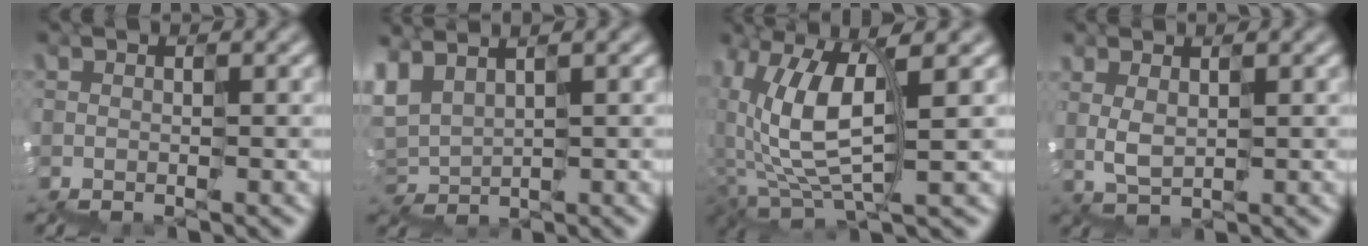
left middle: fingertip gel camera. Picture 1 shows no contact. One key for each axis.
{"total": 2.7, "fx": 2.3, "fy": 0.2, "fz": -1.4, "tx": 0.005, "ty": 0.019, "tz": 0.047}
{"total": 4.7, "fx": 1.9, "fy": 2.1, "fz": 3.7, "tx": -0.091, "ty": 0.015, "tz": 0.034}
{"total": 1.1, "fx": 1.0, "fy": -0.1, "fz": -0.5, "tx": 0.002, "ty": 0.017, "tz": 0.020}